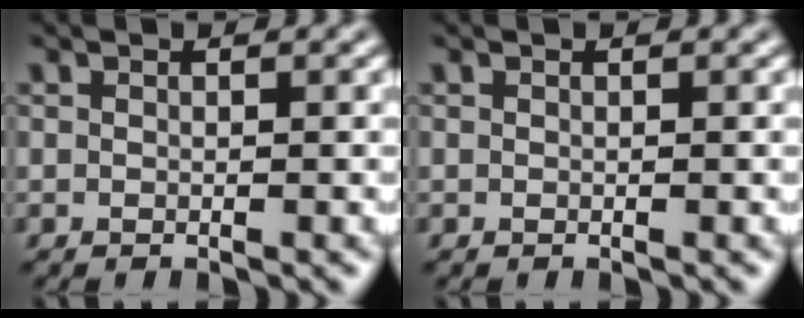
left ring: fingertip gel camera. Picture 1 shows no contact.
{"total": 0.0}